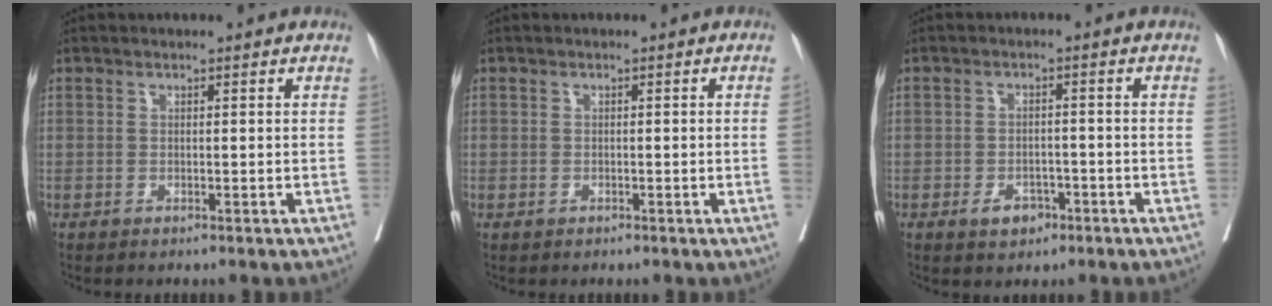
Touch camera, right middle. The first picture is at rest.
{"total": 0.9, "force": [-0.2, -0.1, 0.8], "torque": [-0.013, 0.004, -0.003]}
{"total": 3.5, "force": [-2.0, 2.2, 1.9], "torque": [-0.024, 0.005, -0.024]}